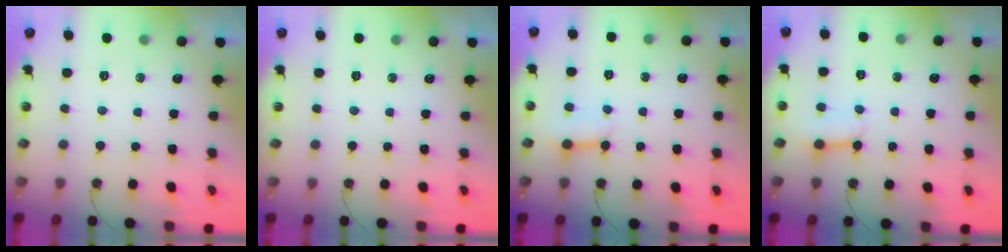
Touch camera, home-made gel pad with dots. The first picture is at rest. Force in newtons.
{"total": 0.0}
{"total": 3.0, "press": 2.9, "slide": 0.6}
{"total": 3.0, "press": 2.9, "slide": 0.6}